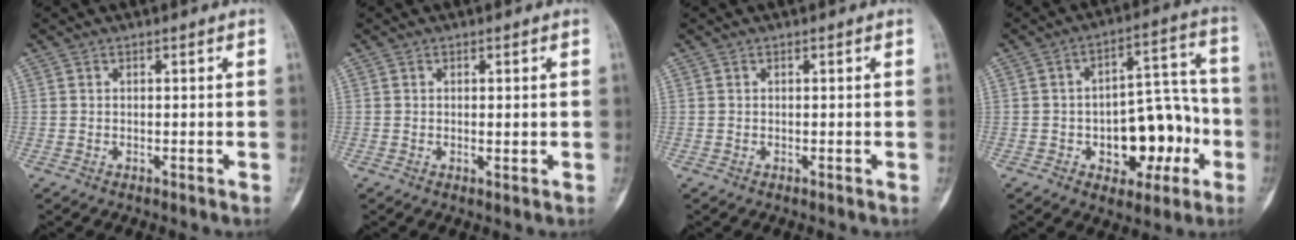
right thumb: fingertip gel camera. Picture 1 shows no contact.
{"total": 1.2, "force": [0.0, 0.4, 1.2], "torque": [-0.016, -0.004, 0.001]}
{"total": 0.0}
{"total": 15.3, "force": [-4.2, 8.9, 11.7], "torque": [-0.117, 0.052, -0.052]}